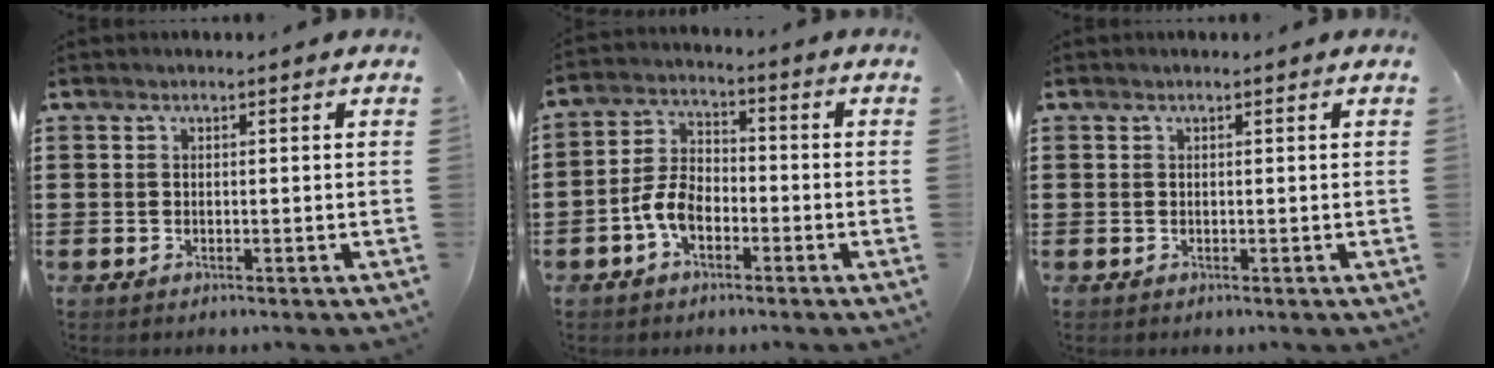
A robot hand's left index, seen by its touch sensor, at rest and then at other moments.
{"total": 5.9, "force": [-2.8, 3.3, 4.0], "torque": [-0.105, 0.004, -0.061]}
{"total": 0.0}